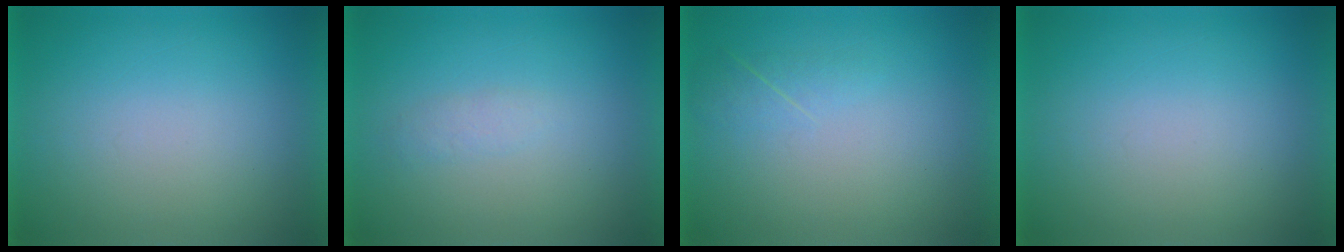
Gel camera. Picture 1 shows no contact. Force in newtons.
{"total": 1.5}
{"total": 1.9}
{"total": 0.0}